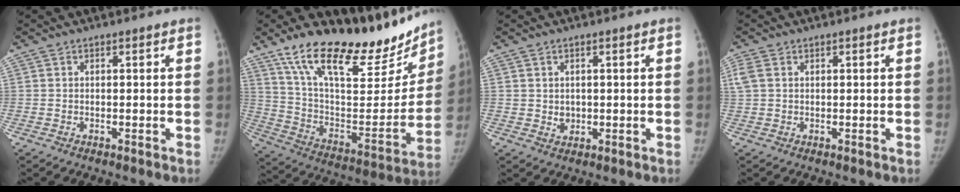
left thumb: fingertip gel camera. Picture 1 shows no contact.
{"total": 28.5, "force": [21.5, 10.3, 15.6], "torque": [-0.204, -0.085, 0.344]}
{"total": 1.9, "force": [0.2, 1.8, 0.8], "torque": [-0.006, -0.004, 0.010]}
{"total": 2.6, "force": [1.1, 1.6, 1.8], "torque": [-0.058, 0.010, 0.028]}